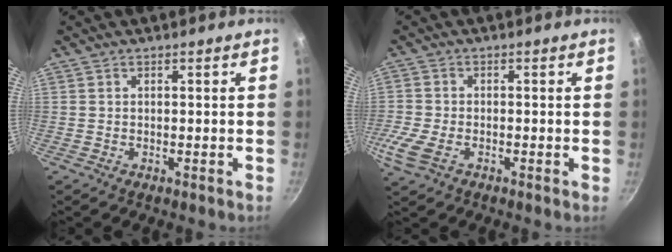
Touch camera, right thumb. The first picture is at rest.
{"total": 5.8, "force": [-2.4, 3.0, 4.4], "torque": [-0.106, -0.004, -0.056]}